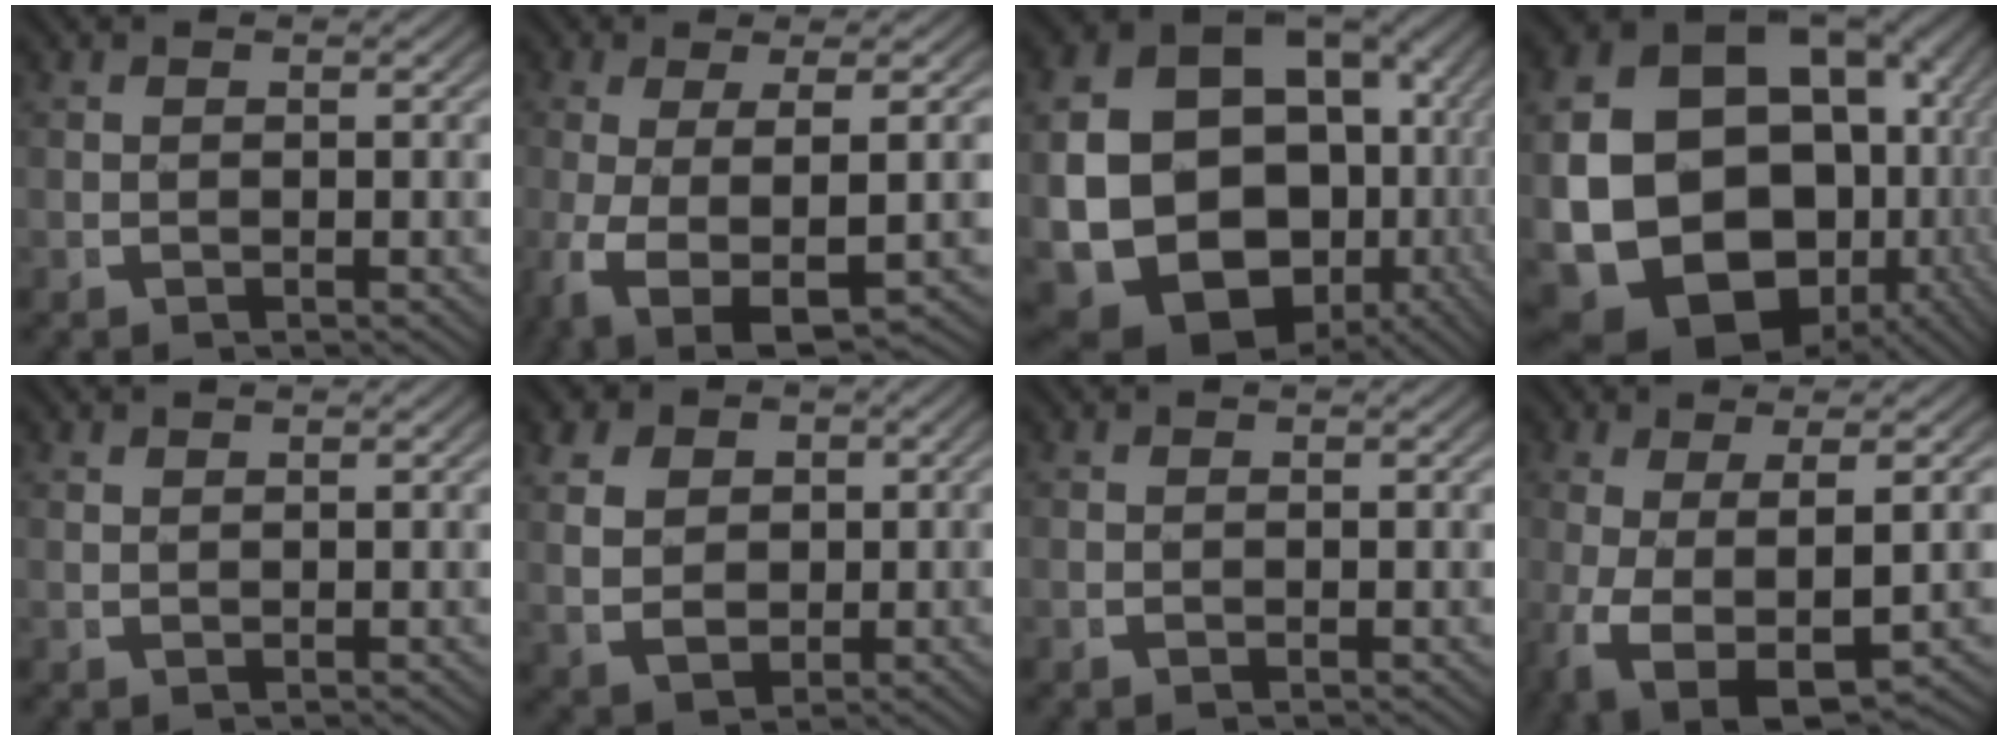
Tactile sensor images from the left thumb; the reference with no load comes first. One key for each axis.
{"total": 8.9, "fx": -2.9, "fy": 3.9, "fz": 7.5, "tx": -0.166, "ty": -0.034, "tz": -0.016}
{"total": 20.2, "fx": -2.4, "fy": 15.3, "fz": 12.9, "tx": -0.297, "ty": -0.073, "tz": -0.016}
{"total": 22.1, "fx": -2.1, "fy": 16.5, "fz": 14.6, "tx": -0.323, "ty": -0.072, "tz": -0.010}
{"total": 0.7, "fx": 0.7, "fy": -0.1, "fz": 0.0, "tx": -0.002, "ty": -0.003, "tz": 0.020}
{"total": 6.4, "fx": 0.7, "fy": 5.1, "fz": 3.8, "tx": -0.077, "ty": -0.024, "tz": 0.026}
{"total": 0.0}
{"total": 9.0, "fx": -2.7, "fy": 4.8, "fz": 7.2, "tx": -0.159, "ty": -0.034, "tz": -0.016}